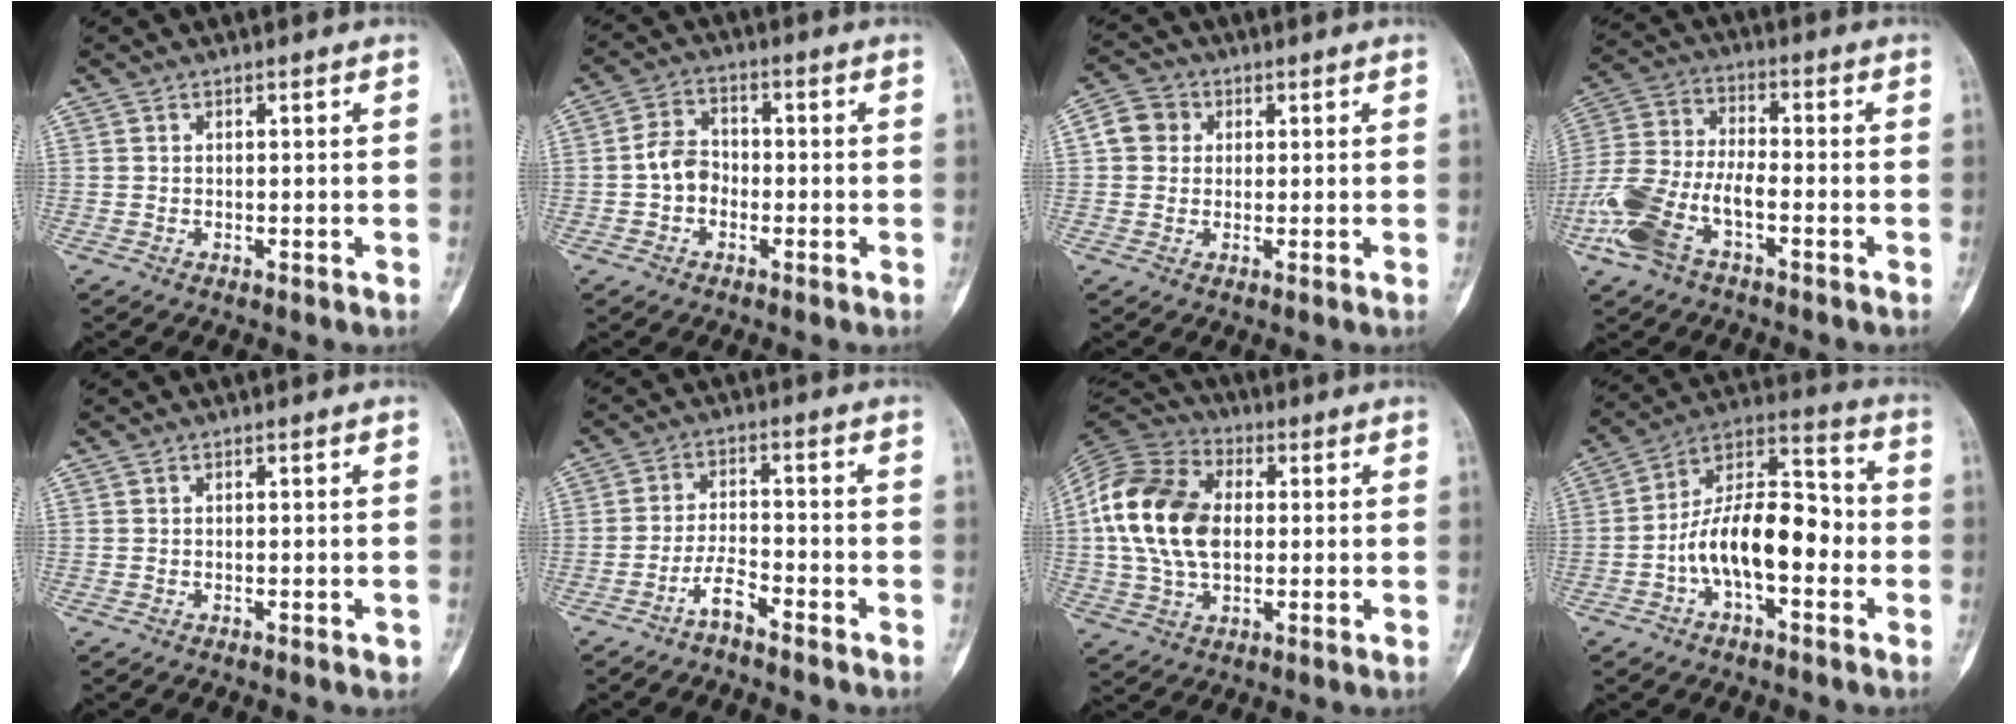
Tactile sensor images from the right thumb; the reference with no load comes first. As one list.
[{"total": 5.5, "force": [-1.2, 4.3, 3.2], "torque": [-0.038, 0.023, -0.033]}, {"total": 4.9, "force": [0.9, 4.5, 1.9], "torque": [-0.020, 0.010, 0.006]}, {"total": 13.4, "force": [-6.0, 6.4, 10.1], "torque": [-0.227, 0.028, -0.119]}, {"total": 0.9, "force": [-0.5, 0.2, 0.7], "torque": [-0.013, 0.002, -0.005]}, {"total": 3.8, "force": [-2.9, 0.8, 2.3], "torque": [-0.048, 0.022, -0.058]}, {"total": 17.4, "force": [1.1, 11.3, 13.2], "torque": [-0.254, 0.015, 0.016]}, {"total": 15.7, "force": [-3.5, 7.8, 13.2], "torque": [-0.216, 0.048, -0.068]}]